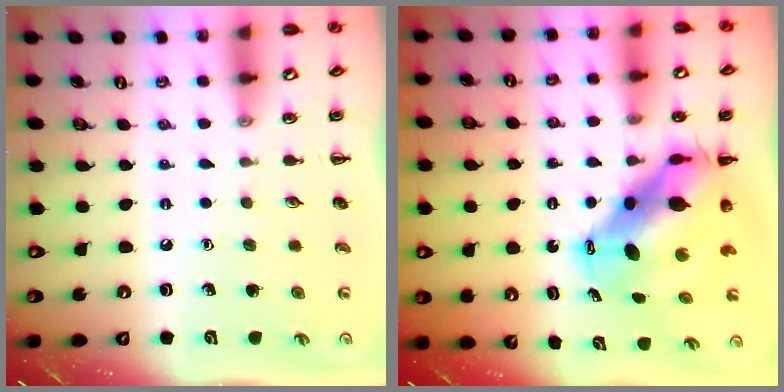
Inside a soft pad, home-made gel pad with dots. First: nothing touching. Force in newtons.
{"total": 12.0, "press": 11.6, "slide": 2.8}